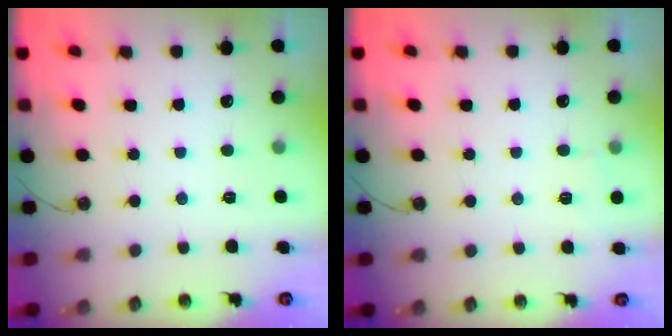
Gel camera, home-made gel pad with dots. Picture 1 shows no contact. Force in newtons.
{"total": 5.5, "press": 2.2, "slide": 5.1}